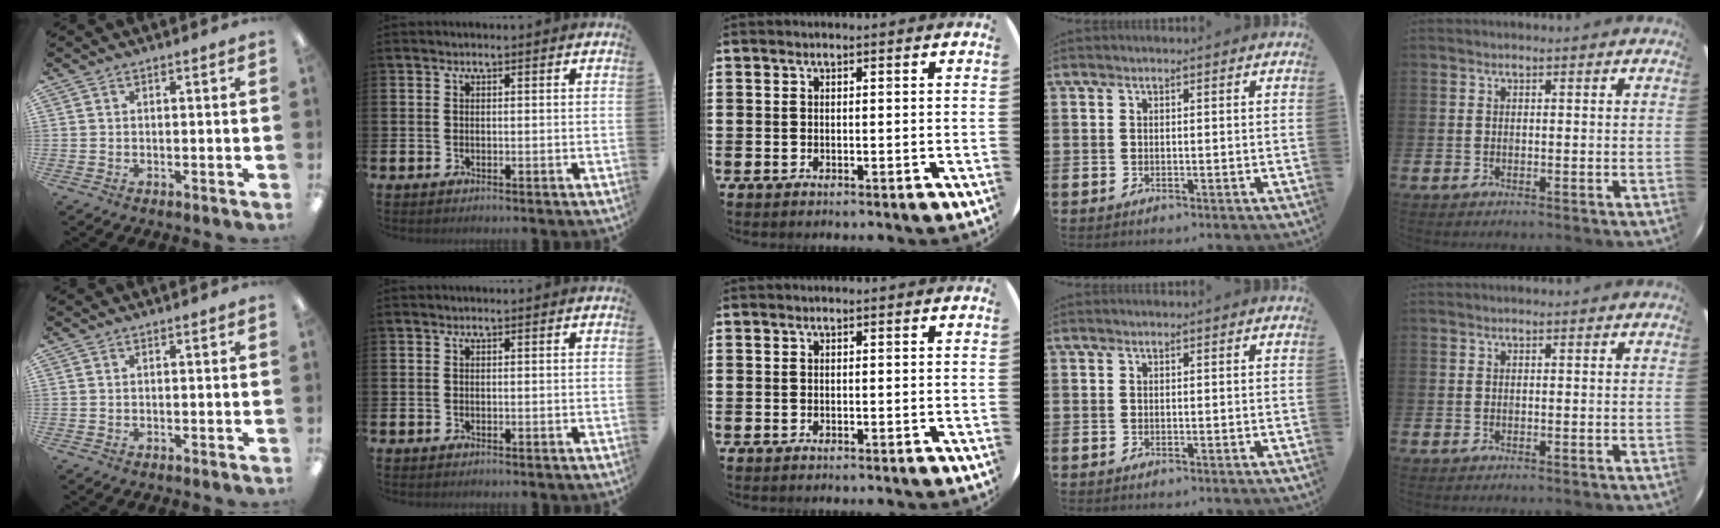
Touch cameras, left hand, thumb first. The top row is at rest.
{}